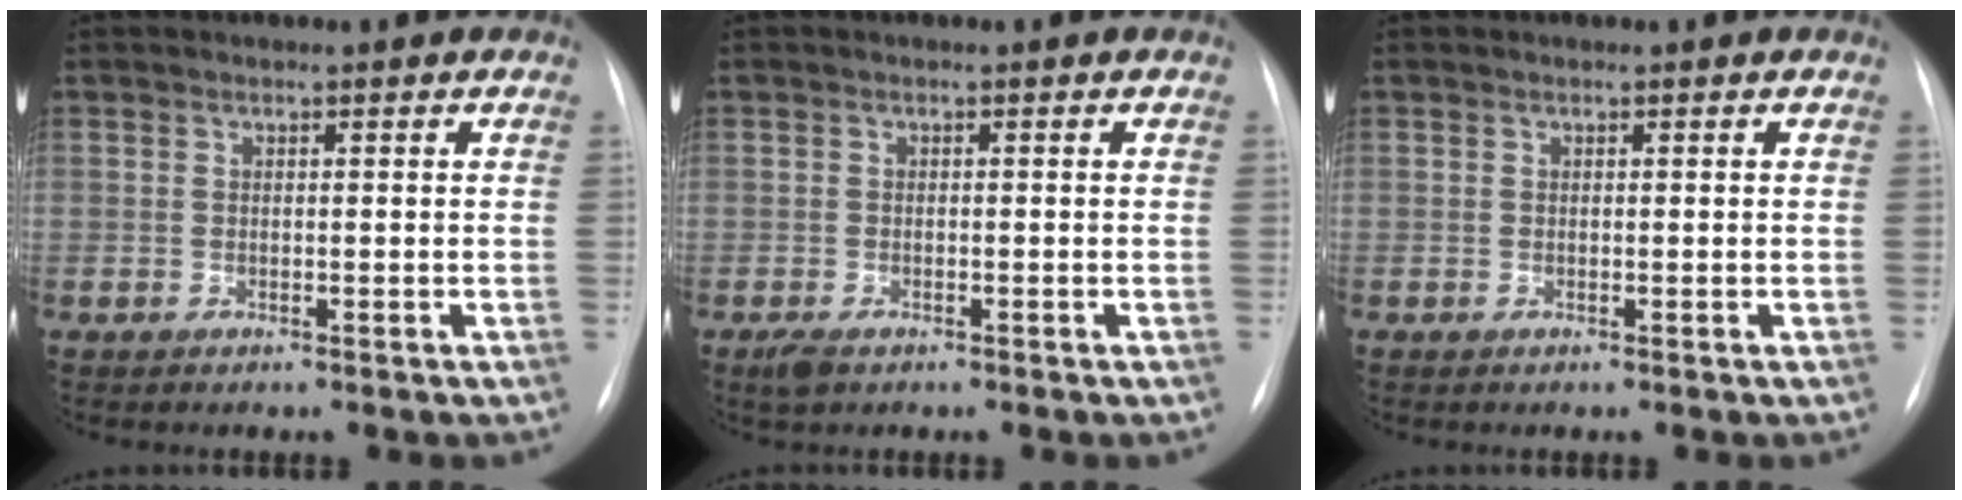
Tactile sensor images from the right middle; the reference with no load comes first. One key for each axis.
{"total": 2.0, "fx": -1.3, "fy": 1.0, "fz": 1.3, "tx": -0.029, "ty": -0.003, "tz": -0.018}
{"total": 0.0}